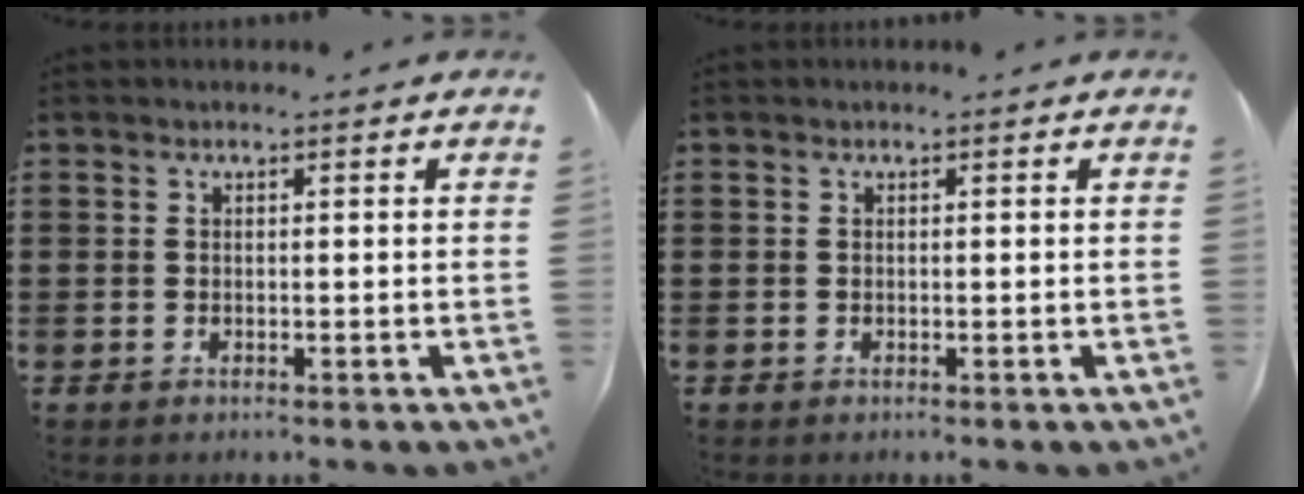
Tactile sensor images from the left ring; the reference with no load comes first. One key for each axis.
{"total": 0.0}